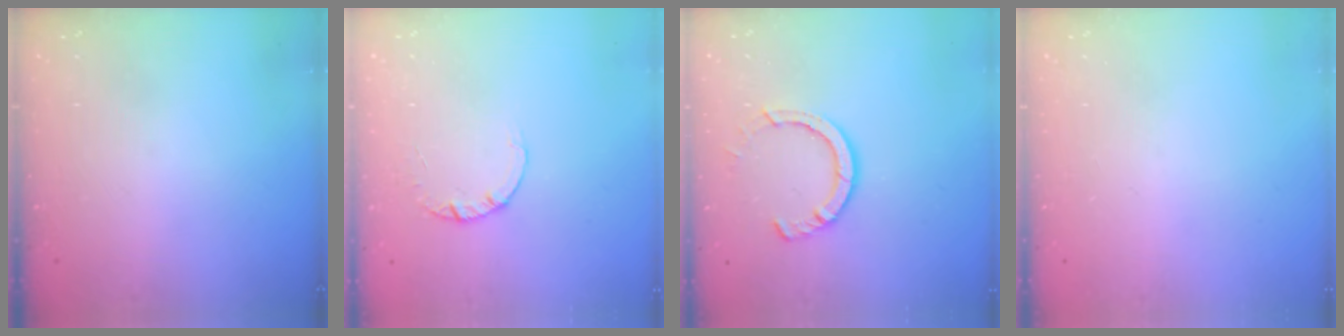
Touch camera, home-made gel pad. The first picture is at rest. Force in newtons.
{"total": 1.8, "press": 1.8, "slide": 0.1}
{"total": 7.5, "press": 7.4, "slide": 1.0}
{"total": 0.0}